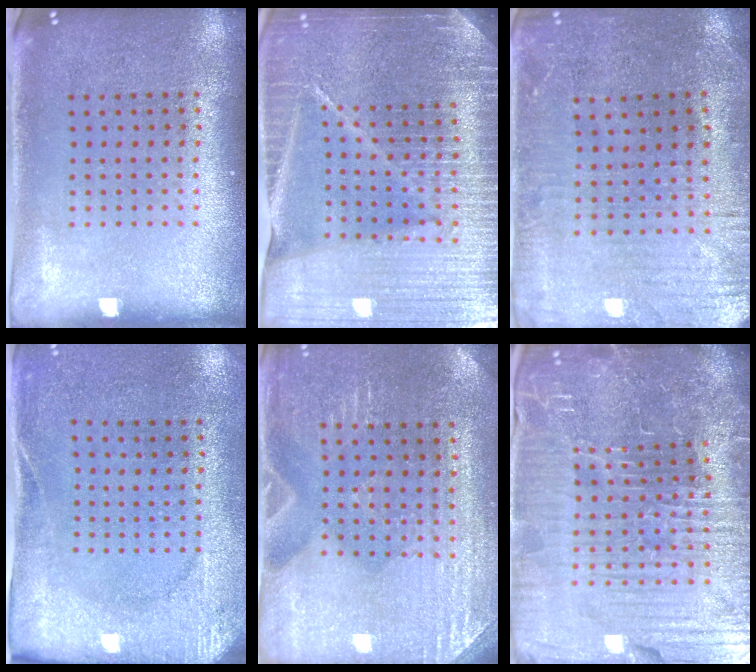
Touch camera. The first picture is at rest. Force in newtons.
{"total": 5.8, "press": 5.1, "slide": 2.9}
{"total": 0.9, "press": 0.7, "slide": 0.6}
{"total": 2.6, "press": 2.0, "slide": 1.6}
{"total": 2.9, "press": 2.9, "slide": 0.3}
{"total": 7.5, "press": 6.7, "slide": 3.4}